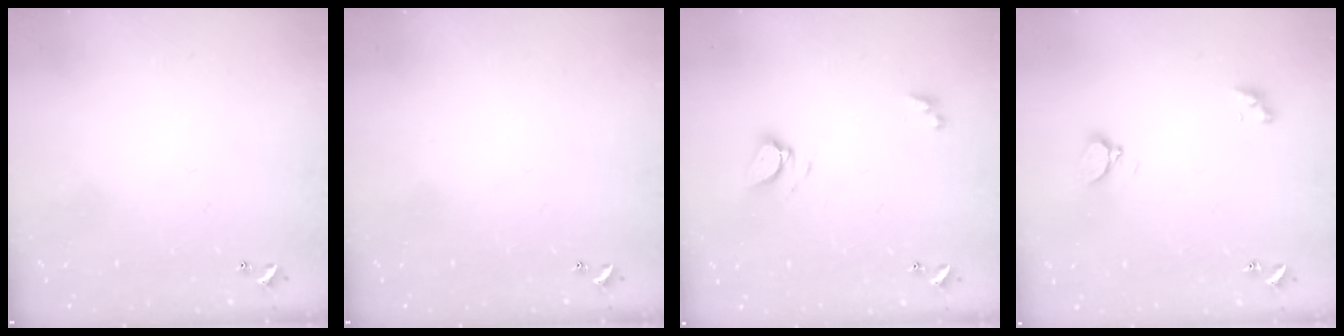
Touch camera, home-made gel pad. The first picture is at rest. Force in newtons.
{"total": 0.0}
{"total": 3.7, "press": 3.7, "slide": 0.4}
{"total": 2.8, "press": 2.8, "slide": 0.5}